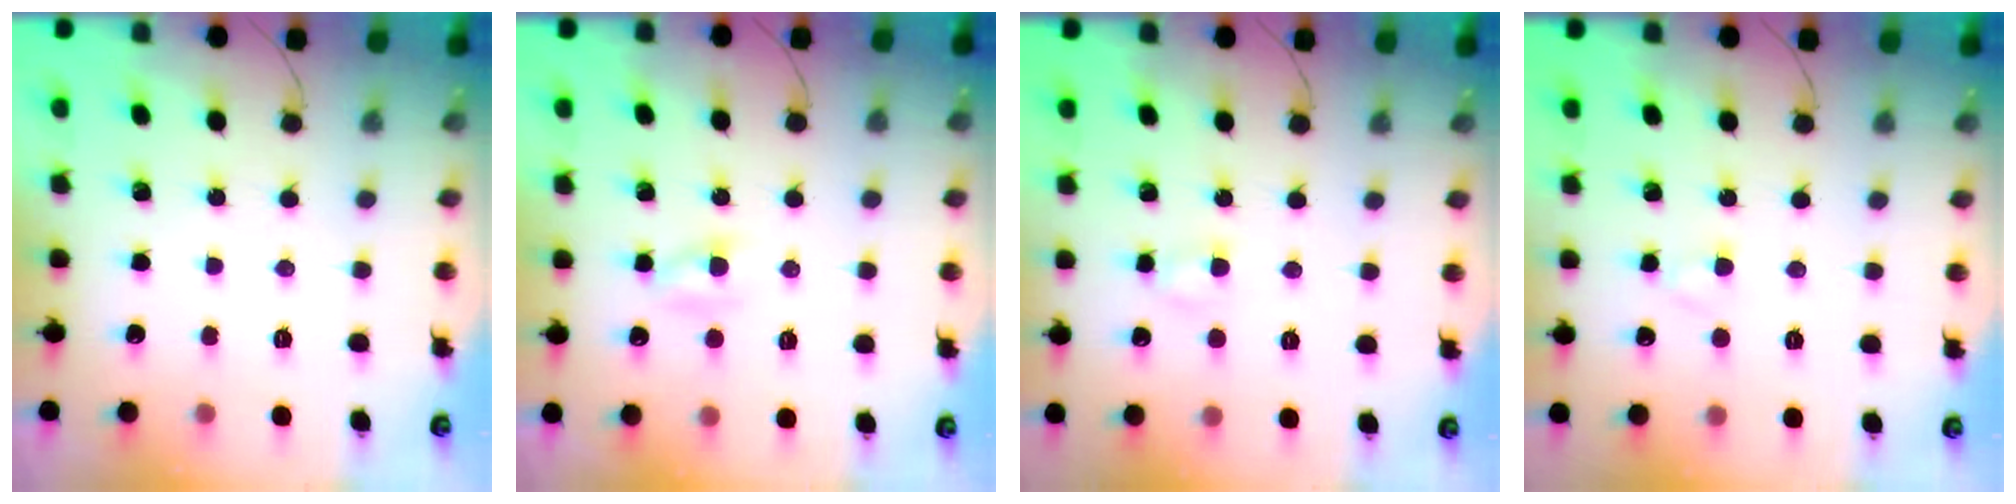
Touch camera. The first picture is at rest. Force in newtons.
{"total": 2.4, "press": 2.1, "slide": 1.2}
{"total": 2.7, "press": 2.4, "slide": 1.2}
{"total": 1.9, "press": 1.7, "slide": 0.9}